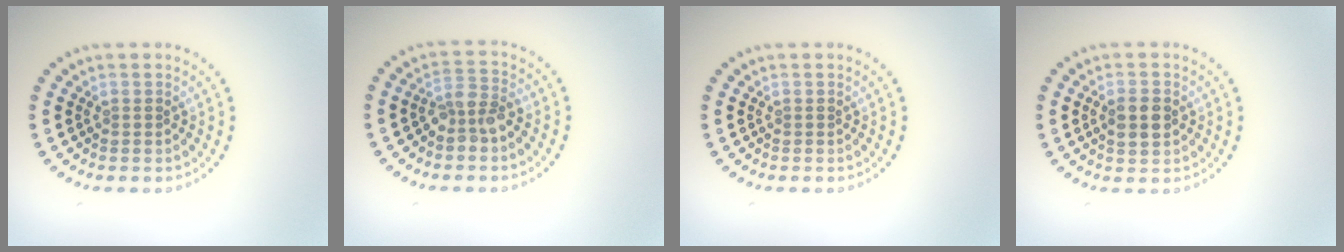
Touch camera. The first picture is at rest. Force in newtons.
{"total": 2.8, "press": 2.2, "slide": 1.6}
{"total": 0.0}
{"total": 2.2, "press": 2.2, "slide": 0.2}